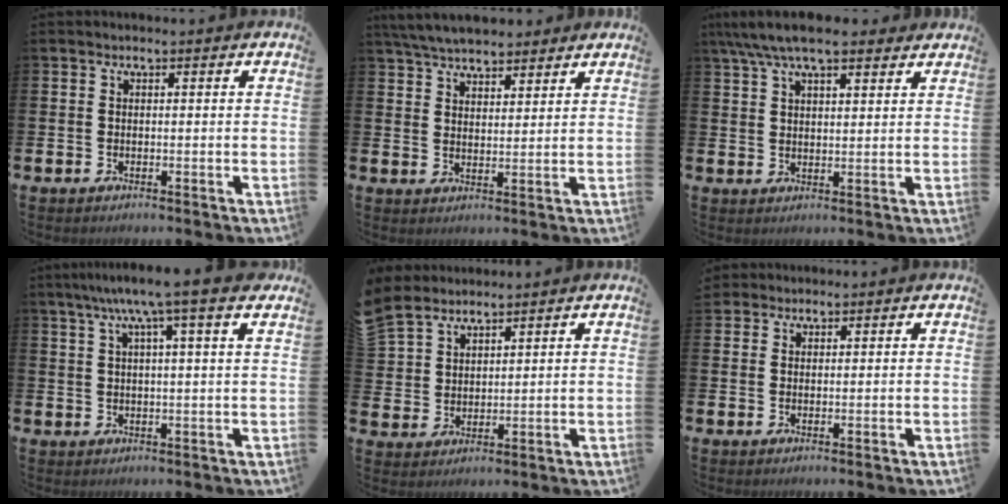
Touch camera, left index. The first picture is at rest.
{"total": 5.9, "force": [5.6, 1.4, 1.1], "torque": [-0.039, -0.018, 0.105]}
{"total": 6.9, "force": [5.8, 1.8, 3.2], "torque": [-0.077, -0.009, 0.107]}
{"total": 6.5, "force": [5.0, 0.0, 4.2], "torque": [-0.084, -0.017, 0.081]}
{"total": 5.5, "force": [5.1, 2.1, 0.2], "torque": [-0.029, -0.020, 0.098]}
{"total": 2.1, "force": [1.9, 1.0, 0.0], "torque": [0.008, -0.002, 0.033]}